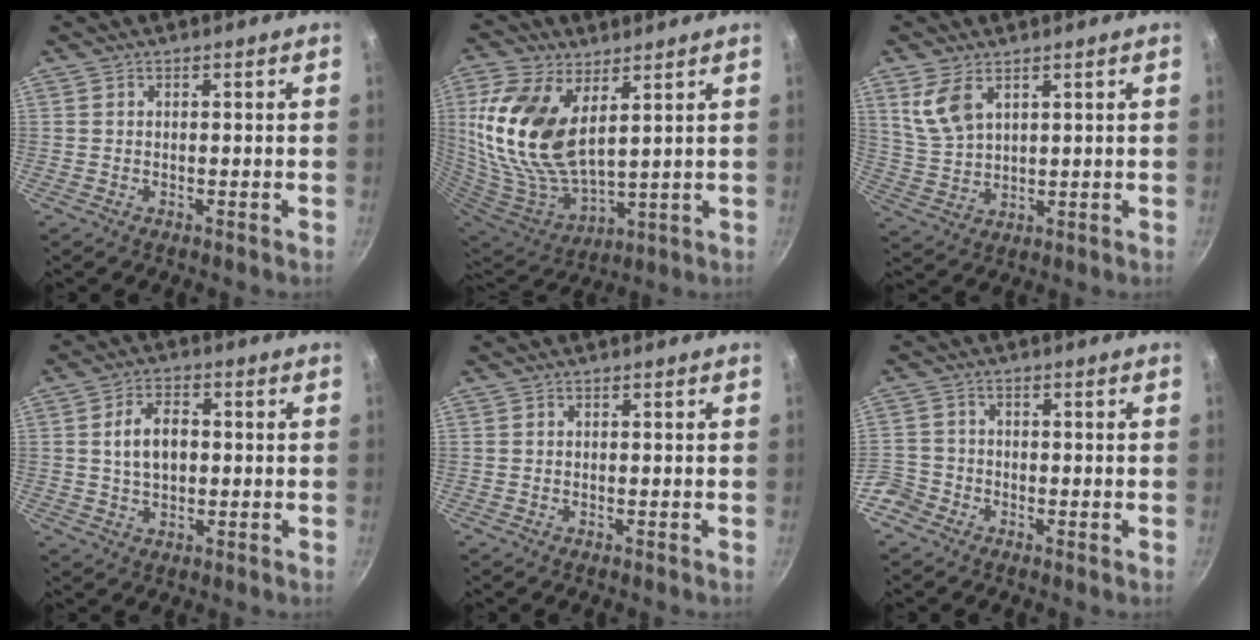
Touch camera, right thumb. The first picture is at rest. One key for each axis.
{"total": 19.2, "fx": 6.2, "fy": 10.2, "fz": 15.1, "tx": -0.316, "ty": -0.033, "tz": 0.132}
{"total": 7.0, "fx": 3.7, "fy": 3.7, "fz": 4.6, "tx": -0.088, "ty": -0.020, "tz": 0.085}
{"total": 7.3, "fx": 0.6, "fy": 4.6, "fz": 5.6, "tx": -0.084, "ty": 0.011, "tz": 0.009}
{"total": 0.0}
{"total": 5.9, "fx": -3.2, "fy": 4.6, "fz": 1.6, "tx": -0.030, "ty": 0.036, "tz": -0.067}